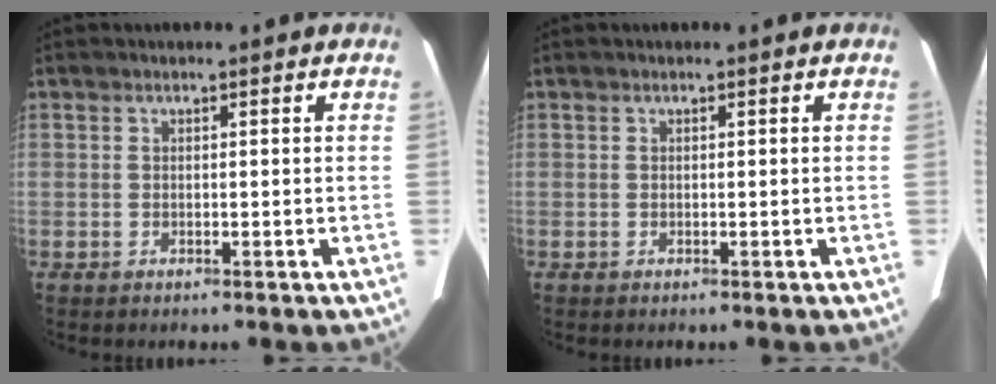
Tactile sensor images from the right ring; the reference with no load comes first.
{"total": 0.0}